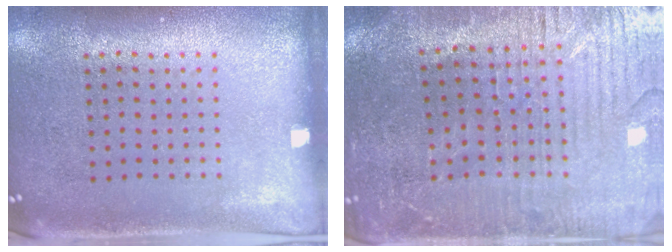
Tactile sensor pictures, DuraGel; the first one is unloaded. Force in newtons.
{"total": 3.1, "press": 3.1, "slide": 0.6}